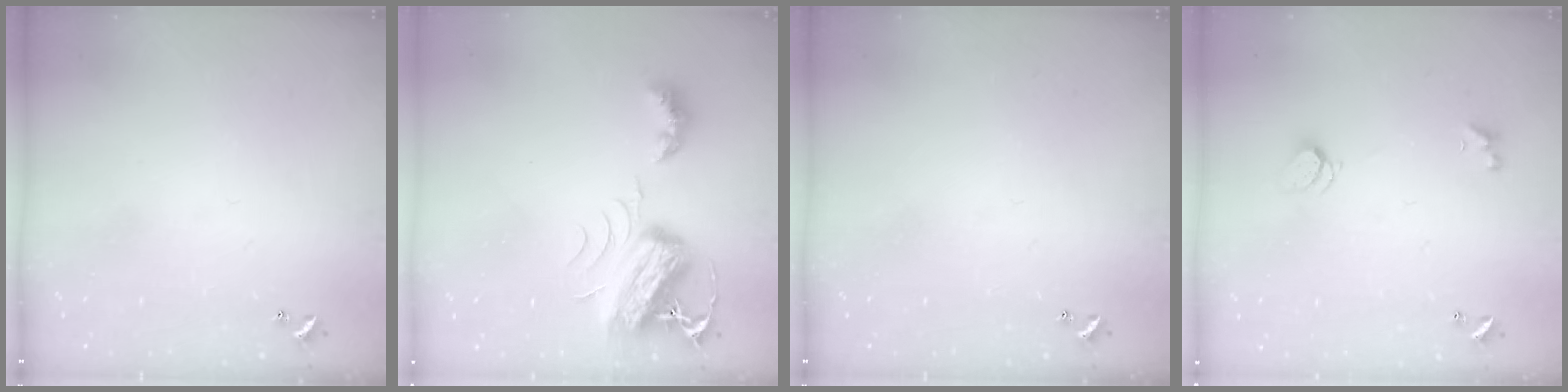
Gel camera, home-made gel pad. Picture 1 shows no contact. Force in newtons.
{"total": 7.4, "press": 7.3, "slide": 0.9}
{"total": 0.0}
{"total": 1.8, "press": 1.8, "slide": 0.5}